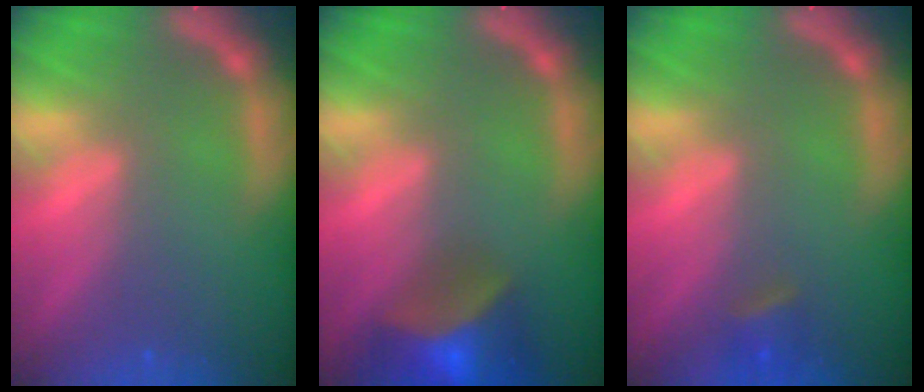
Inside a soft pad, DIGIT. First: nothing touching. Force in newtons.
{"total": 8.4}
{"total": 1.9}